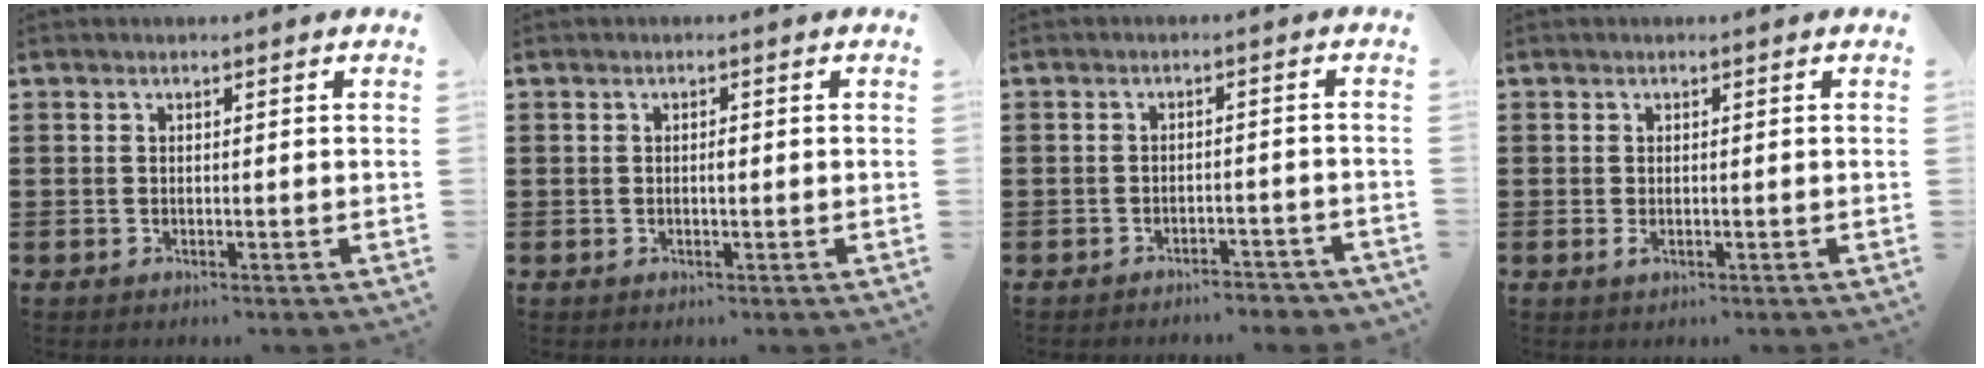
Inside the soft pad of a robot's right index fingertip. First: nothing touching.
{"total": 0.9, "force": [0.0, 0.3, 0.8], "torque": [-0.018, -0.003, 0.000]}
{"total": 2.6, "force": [-2.6, 0.1, 0.4], "torque": [-0.011, -0.001, -0.053]}
{"total": 0.8, "force": [-0.2, 0.3, 0.8], "torque": [-0.022, -0.005, -0.005]}